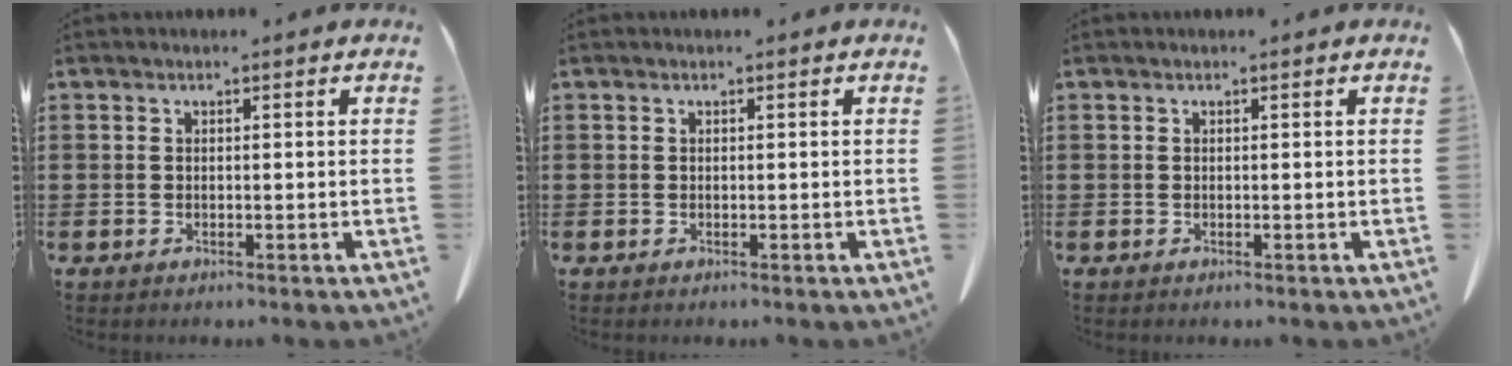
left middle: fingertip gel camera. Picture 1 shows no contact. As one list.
[{"total": 0.0}, {"total": 0.0}]